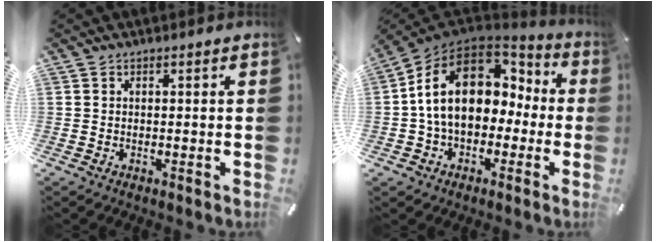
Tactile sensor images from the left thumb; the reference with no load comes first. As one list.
[{"total": 17.4, "force": [2.4, 12.6, 11.7], "torque": [-0.225, 0.005, 0.042]}]